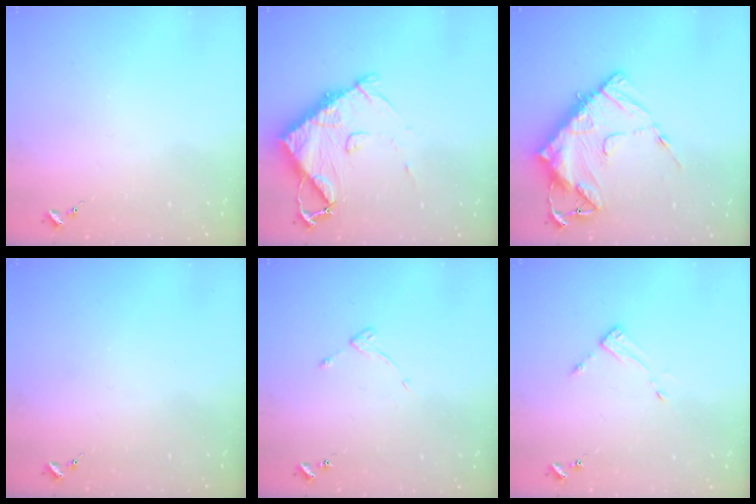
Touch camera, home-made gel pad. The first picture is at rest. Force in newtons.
{"total": 10.9, "press": 10.8, "slide": 1.4}
{"total": 16.9, "press": 16.8, "slide": 1.8}
{"total": 0.0}
{"total": 4.1, "press": 4.1, "slide": 0.5}
{"total": 3.5, "press": 3.5, "slide": 0.3}